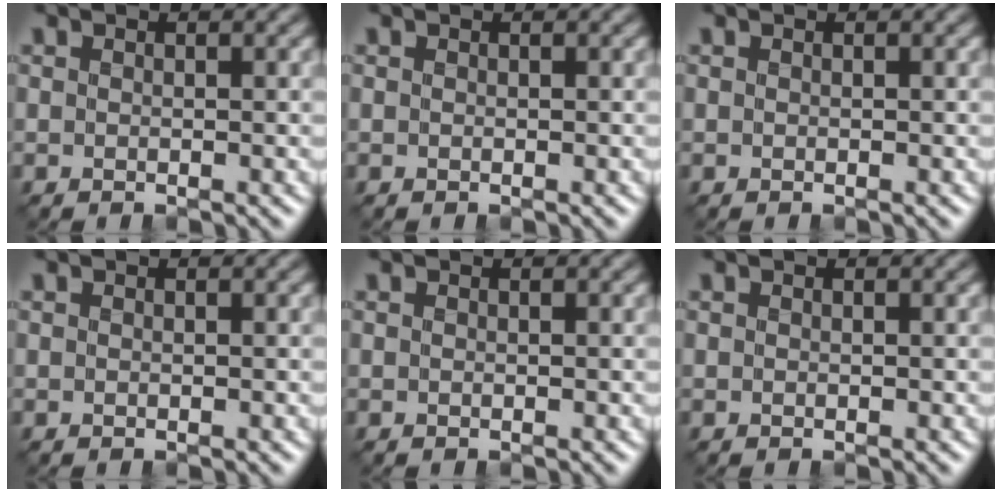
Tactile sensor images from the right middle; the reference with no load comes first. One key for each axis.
{"total": 0.0}
{"total": 0.0}
{"total": 0.0}
{"total": 0.0}
{"total": 0.0}